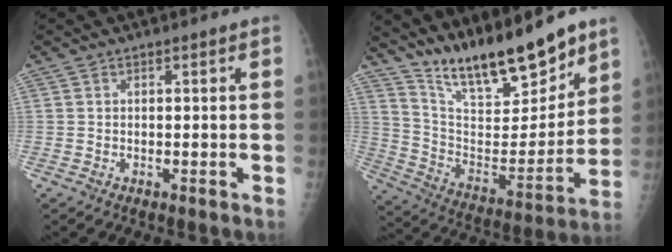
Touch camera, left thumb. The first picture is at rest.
{"total": 20.3, "force": [16.2, 5.3, 11.0], "torque": [-0.141, -0.096, 0.285]}